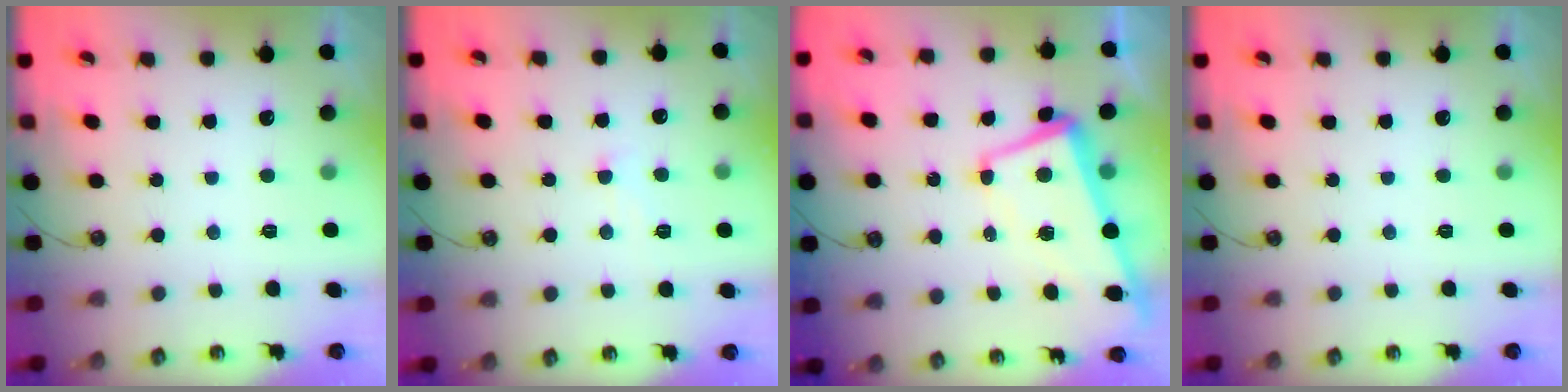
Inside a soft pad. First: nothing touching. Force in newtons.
{"total": 0.9, "press": 0.8, "slide": 0.5}
{"total": 2.2, "press": 1.4, "slide": 1.8}
{"total": 0.0}